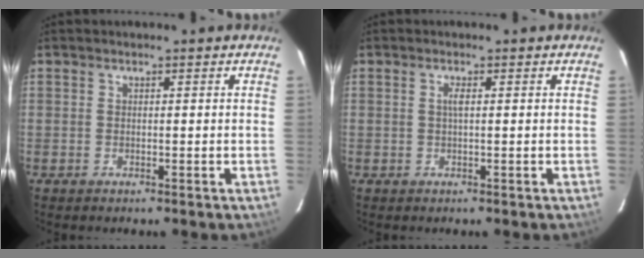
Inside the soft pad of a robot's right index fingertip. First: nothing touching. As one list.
[{"total": 1.1, "force": [0.1, 0.0, 1.1], "torque": [-0.023, 0.001, 0.001]}]